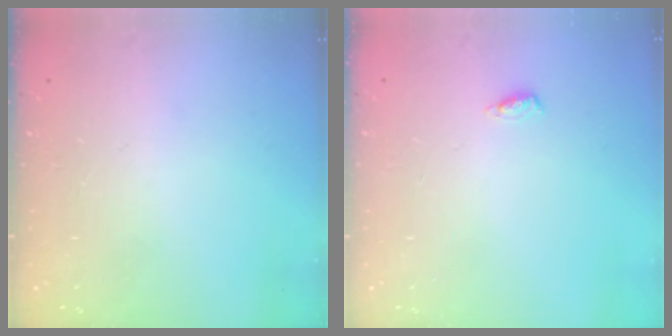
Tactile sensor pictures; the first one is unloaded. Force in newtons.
{"total": 4.4, "press": 4.1, "slide": 1.5}